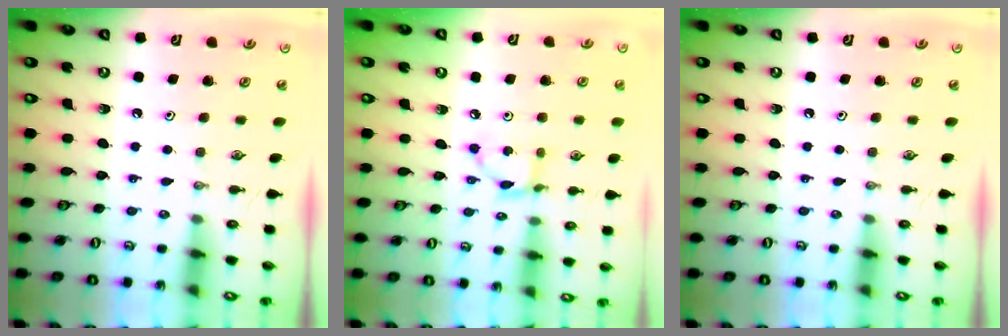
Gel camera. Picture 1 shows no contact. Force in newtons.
{"total": 4.7, "press": 4.7, "slide": 0.3}
{"total": 0.0}